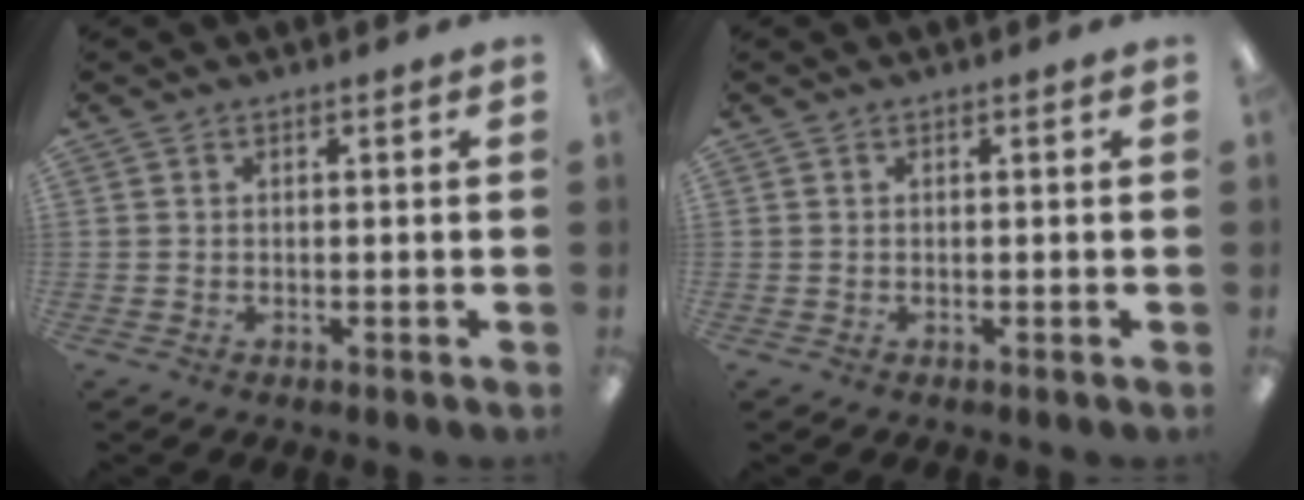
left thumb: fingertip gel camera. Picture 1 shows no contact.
{"total": 0.0}